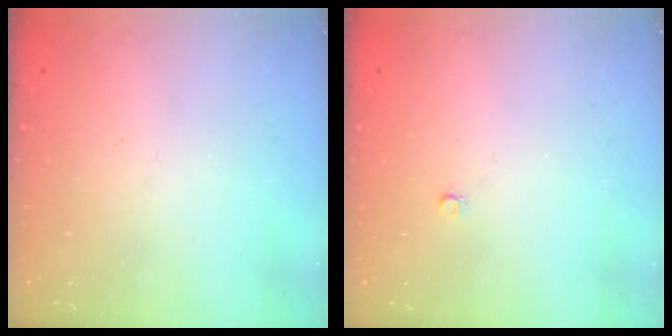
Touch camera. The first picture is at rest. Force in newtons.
{"total": 2.0, "press": 2.0, "slide": 0.2}